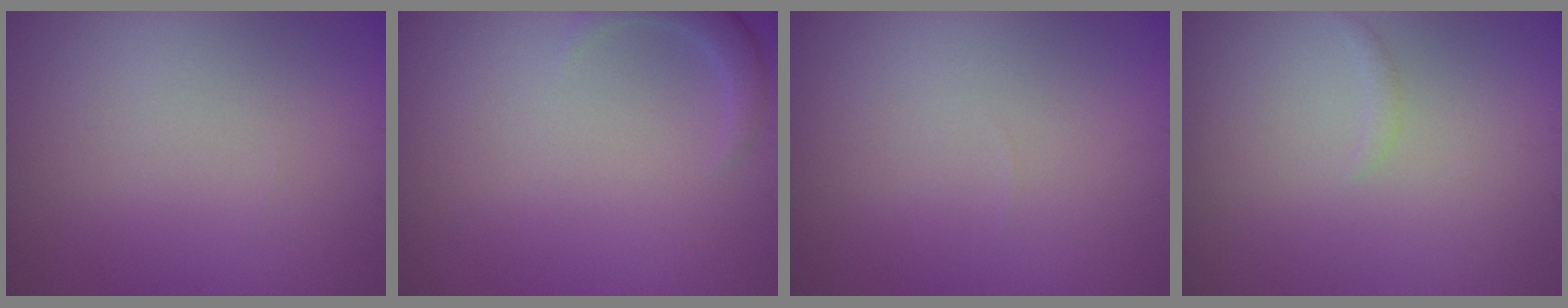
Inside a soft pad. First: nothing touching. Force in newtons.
{"total": 1.8, "press": 1.8, "slide": 0.3}
{"total": 0.0}
{"total": 0.6, "press": 0.6, "slide": 0.1}